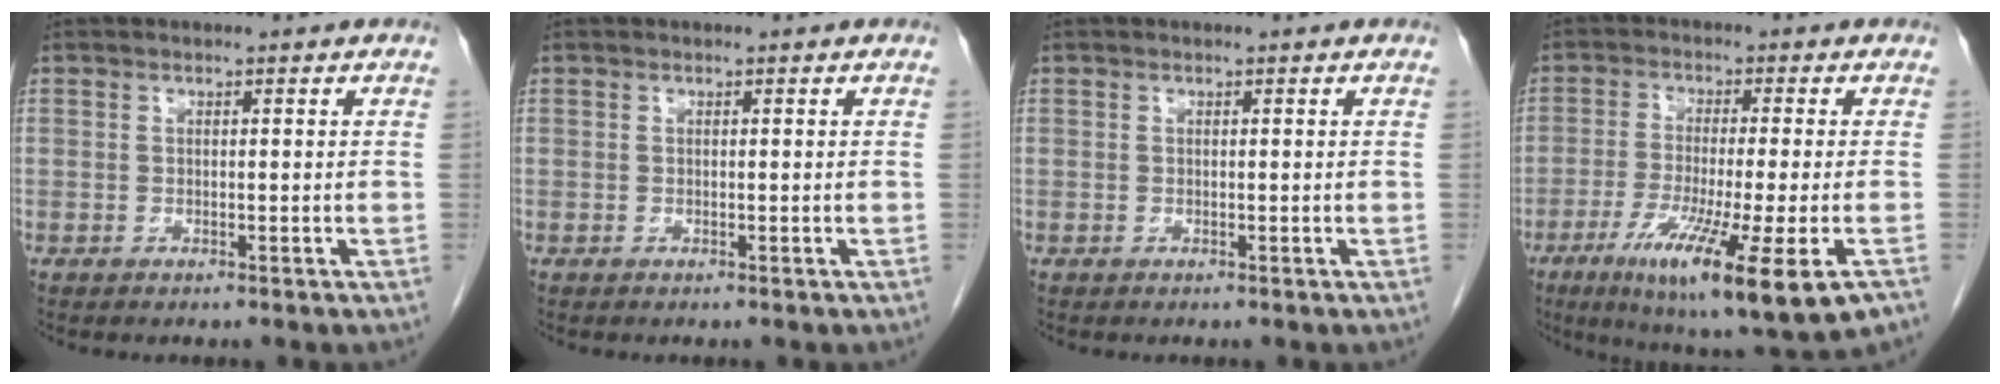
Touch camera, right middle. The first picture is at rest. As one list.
[{"total": 0.0}, {"total": 0.0}, {"total": 16.0, "force": [-7.9, 0.3, 13.9], "torque": [-0.211, -0.051, -0.127]}]